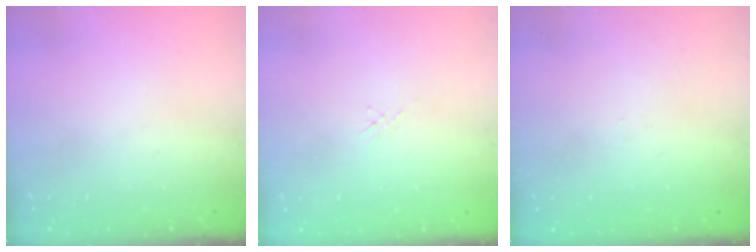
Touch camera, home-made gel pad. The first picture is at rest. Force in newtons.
{"total": 1.3, "press": 1.2, "slide": 0.3}
{"total": 0.0}